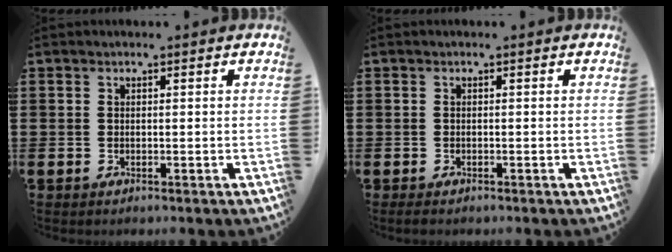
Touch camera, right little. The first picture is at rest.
{"total": 0.5, "force": [-0.3, 0.2, 0.4], "torque": [-0.009, 0.002, -0.007]}